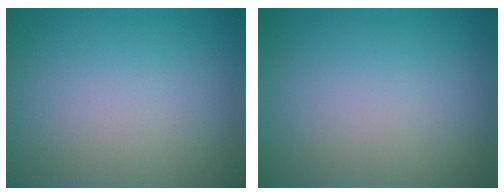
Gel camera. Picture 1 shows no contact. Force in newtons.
{"total": 0.0}